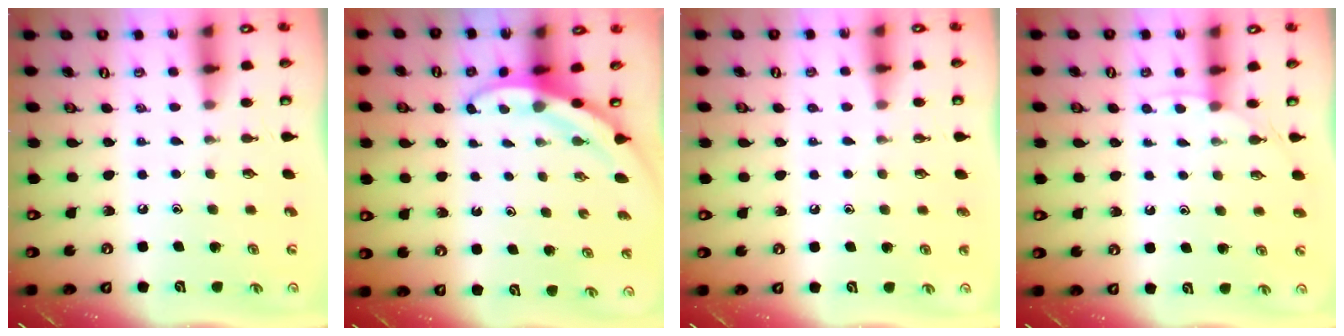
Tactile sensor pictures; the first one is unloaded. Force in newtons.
{"total": 3.5, "press": 3.5, "slide": 0.1}
{"total": 0.7, "press": 0.7, "slide": 0.0}
{"total": 3.0, "press": 3.0, "slide": 0.4}